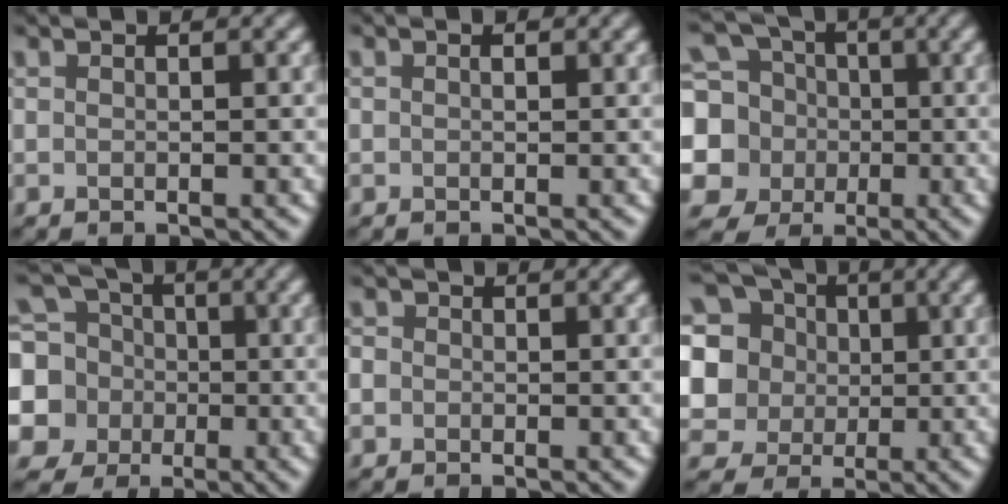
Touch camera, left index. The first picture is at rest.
{"total": 0.7, "force": [0.1, 0.4, 0.6], "torque": [-0.007, 0.002, 0.000]}
{"total": 11.4, "force": [0.2, 10.5, 4.5], "torque": [-0.146, 0.016, -0.021]}
{"total": 10.1, "force": [0.0, 9.4, 3.8], "torque": [-0.120, 0.016, -0.032]}
{"total": 1.7, "force": [0.1, 1.6, 0.6], "torque": [-0.003, 0.012, -0.013]}
{"total": 14.6, "force": [3.6, 12.9, 5.7], "torque": [-0.173, 0.033, 0.049]}